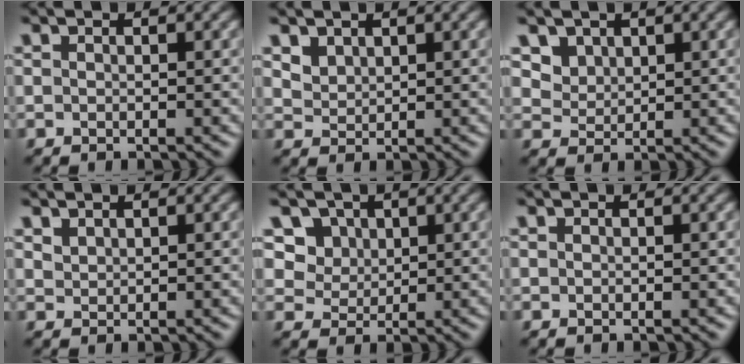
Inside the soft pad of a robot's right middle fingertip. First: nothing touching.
{"total": 1.8, "force": [1.4, 1.1, 0.5], "torque": [-0.021, -0.006, 0.035]}
{"total": 2.8, "force": [1.8, 1.9, 0.9], "torque": [-0.032, -0.013, 0.056]}
{"total": 1.0, "force": [0.9, 0.4, 0.2], "torque": [-0.009, -0.001, 0.023]}
{"total": 4.8, "force": [2.5, 3.7, 1.8], "torque": [-0.046, -0.012, 0.054]}
{"total": 0.0}